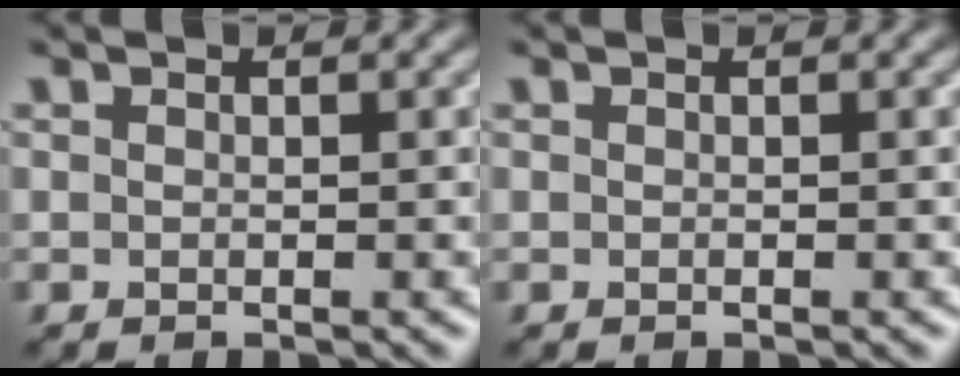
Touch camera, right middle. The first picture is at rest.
{"total": 0.0}